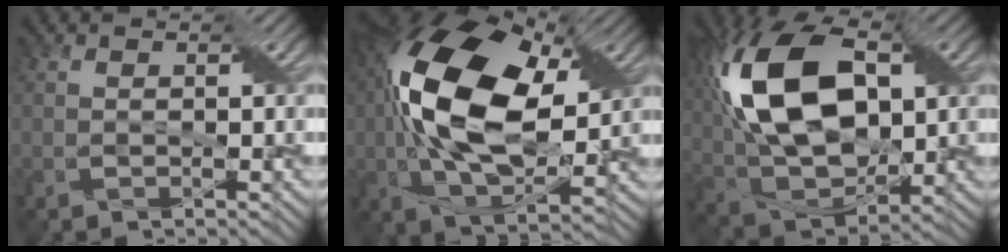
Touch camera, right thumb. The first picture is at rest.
{"total": 18.1, "force": [3.4, 9.9, 14.8], "torque": [-0.308, 0.021, 0.042]}
{"total": 17.7, "force": [3.9, 10.6, 13.7], "torque": [-0.300, 0.022, 0.061]}